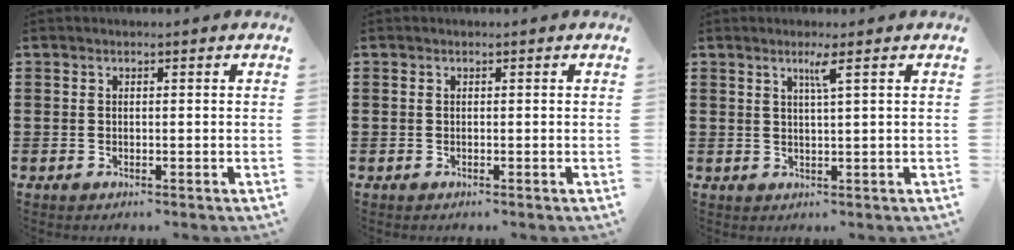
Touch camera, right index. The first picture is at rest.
{"total": 0.0}
{"total": 2.5, "force": [1.3, -0.4, 2.1], "torque": [-0.043, -0.005, 0.019]}